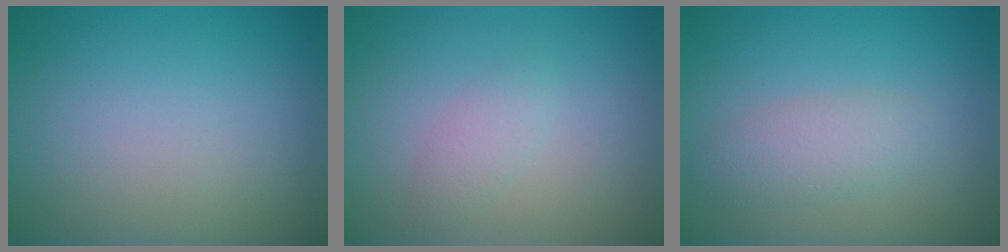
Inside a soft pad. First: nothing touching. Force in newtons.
{"total": 1.4, "press": 1.4, "slide": 0.1}
{"total": 2.5, "press": 2.5, "slide": 0.1}